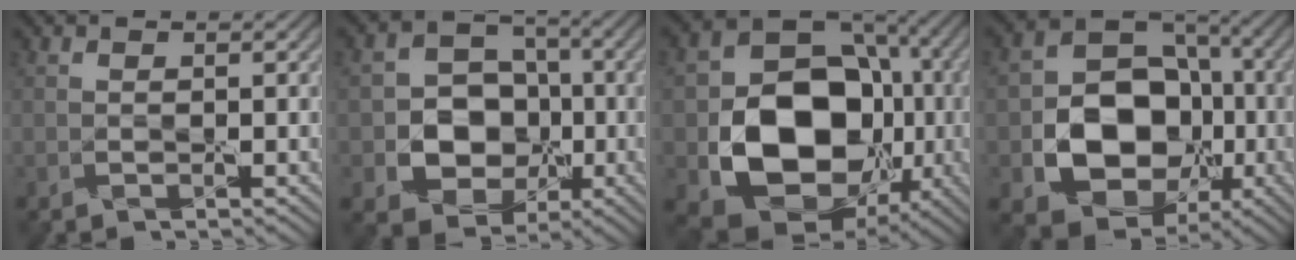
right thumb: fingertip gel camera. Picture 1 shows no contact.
{"total": 10.9, "force": [-2.1, 9.1, 5.7], "torque": [-0.105, -0.018, -0.061]}
{"total": 16.7, "force": [-3.1, 12.8, 10.3], "torque": [-0.173, -0.039, -0.048]}
{"total": 15.3, "force": [-3.6, 12.0, 8.8], "torque": [-0.157, -0.034, -0.074]}